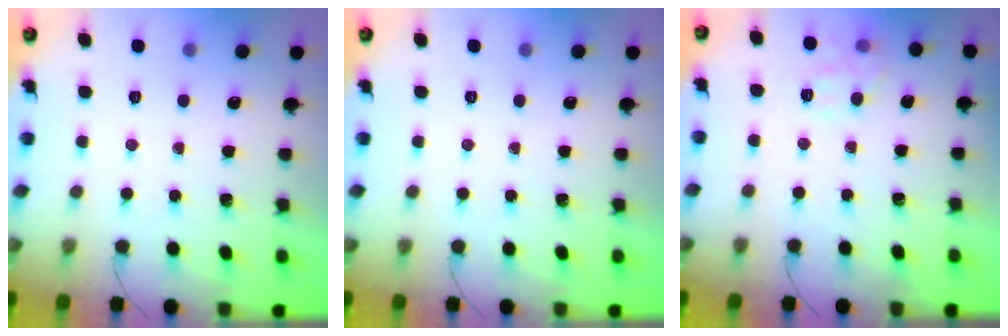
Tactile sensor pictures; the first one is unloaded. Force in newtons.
{"total": 0.0}
{"total": 8.9, "press": 8.8, "slide": 1.2}